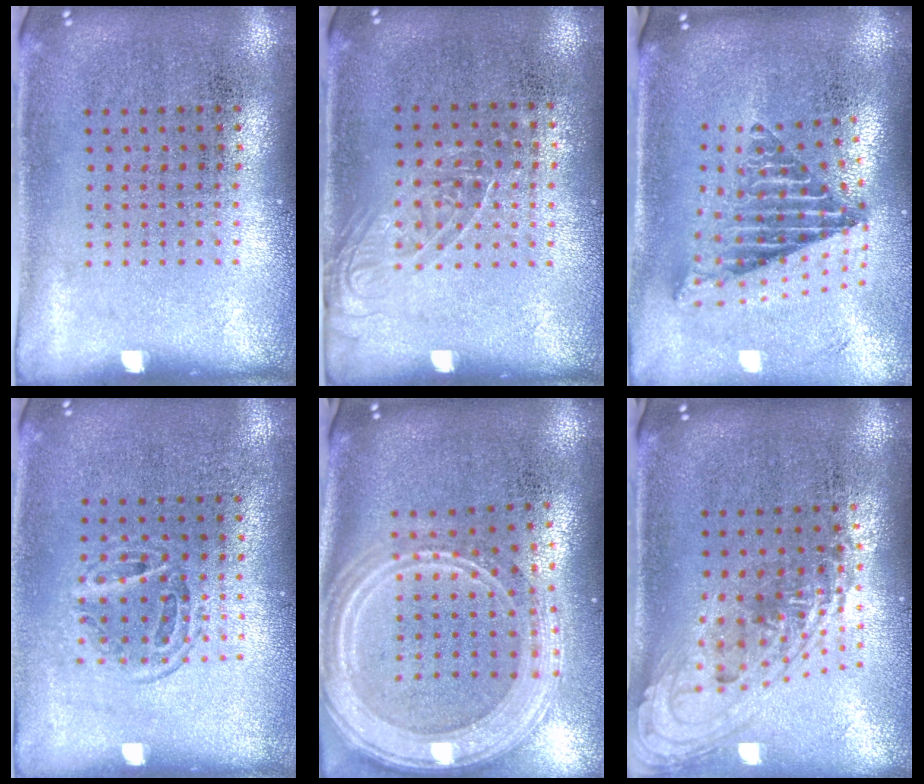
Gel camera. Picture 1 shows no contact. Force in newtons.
{"total": 1.2, "press": 1.1, "slide": 0.7}
{"total": 2.5, "press": 1.6, "slide": 1.9}
{"total": 1.2, "press": 1.0, "slide": 0.7}
{"total": 3.1, "press": 2.5, "slide": 1.8}
{"total": 1.7, "press": 1.3, "slide": 1.0}